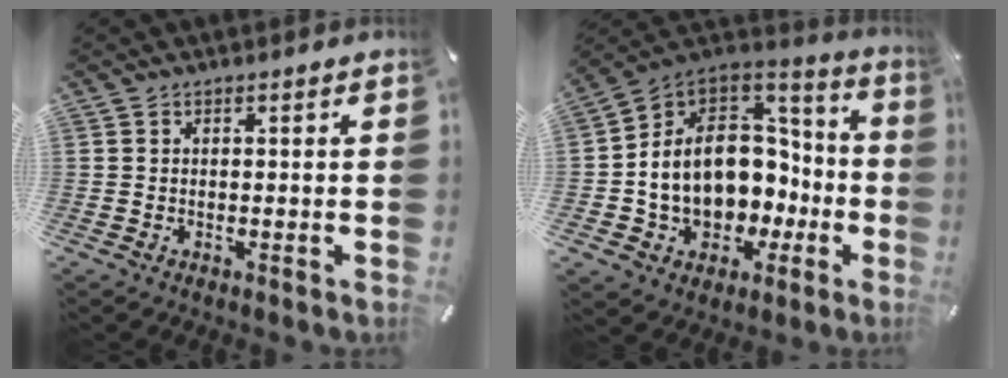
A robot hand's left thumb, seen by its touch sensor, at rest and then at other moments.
{"total": 16.7, "force": [-0.9, 13.6, 9.7], "torque": [-0.189, -0.017, -0.010]}